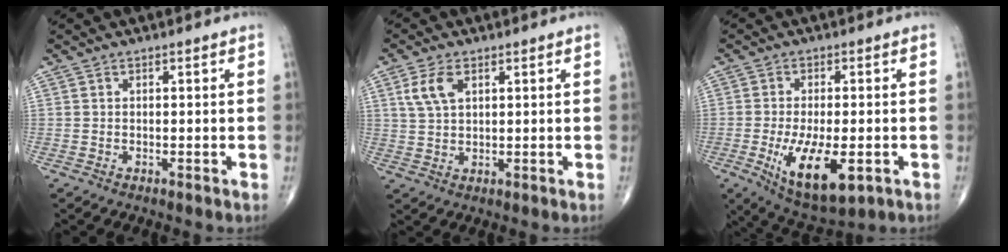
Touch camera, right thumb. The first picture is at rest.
{"total": 5.3, "force": [2.1, 2.9, 3.9], "torque": [-0.081, 0.000, 0.046]}
{"total": 12.7, "force": [-4.0, 5.2, 10.9], "torque": [-0.180, -0.013, -0.053]}